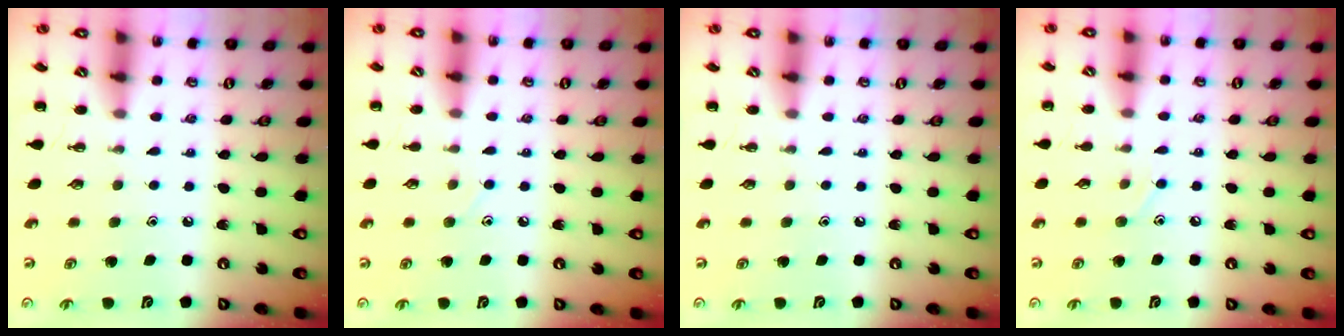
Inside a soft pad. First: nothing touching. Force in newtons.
{"total": 4.0, "press": 3.7, "slide": 1.5}
{"total": 0.0}
{"total": 5.2, "press": 5.0, "slide": 1.6}